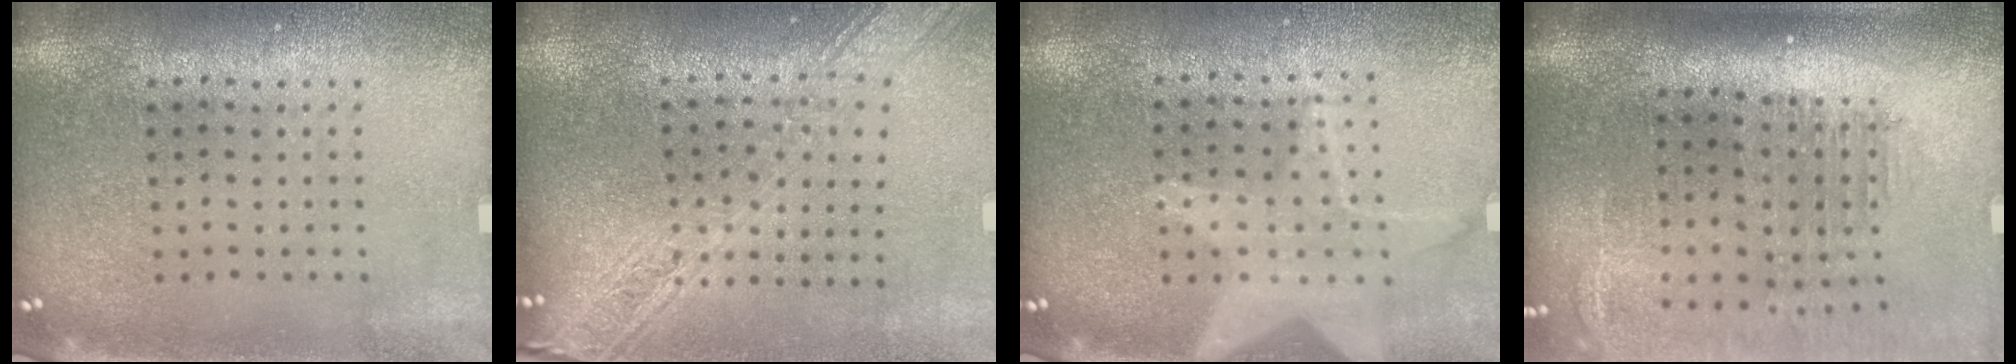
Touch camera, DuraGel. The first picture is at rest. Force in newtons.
{"total": 2.3, "press": 1.9, "slide": 1.3}
{"total": 1.2, "press": 1.2, "slide": 0.2}
{"total": 2.1, "press": 1.7, "slide": 1.2}